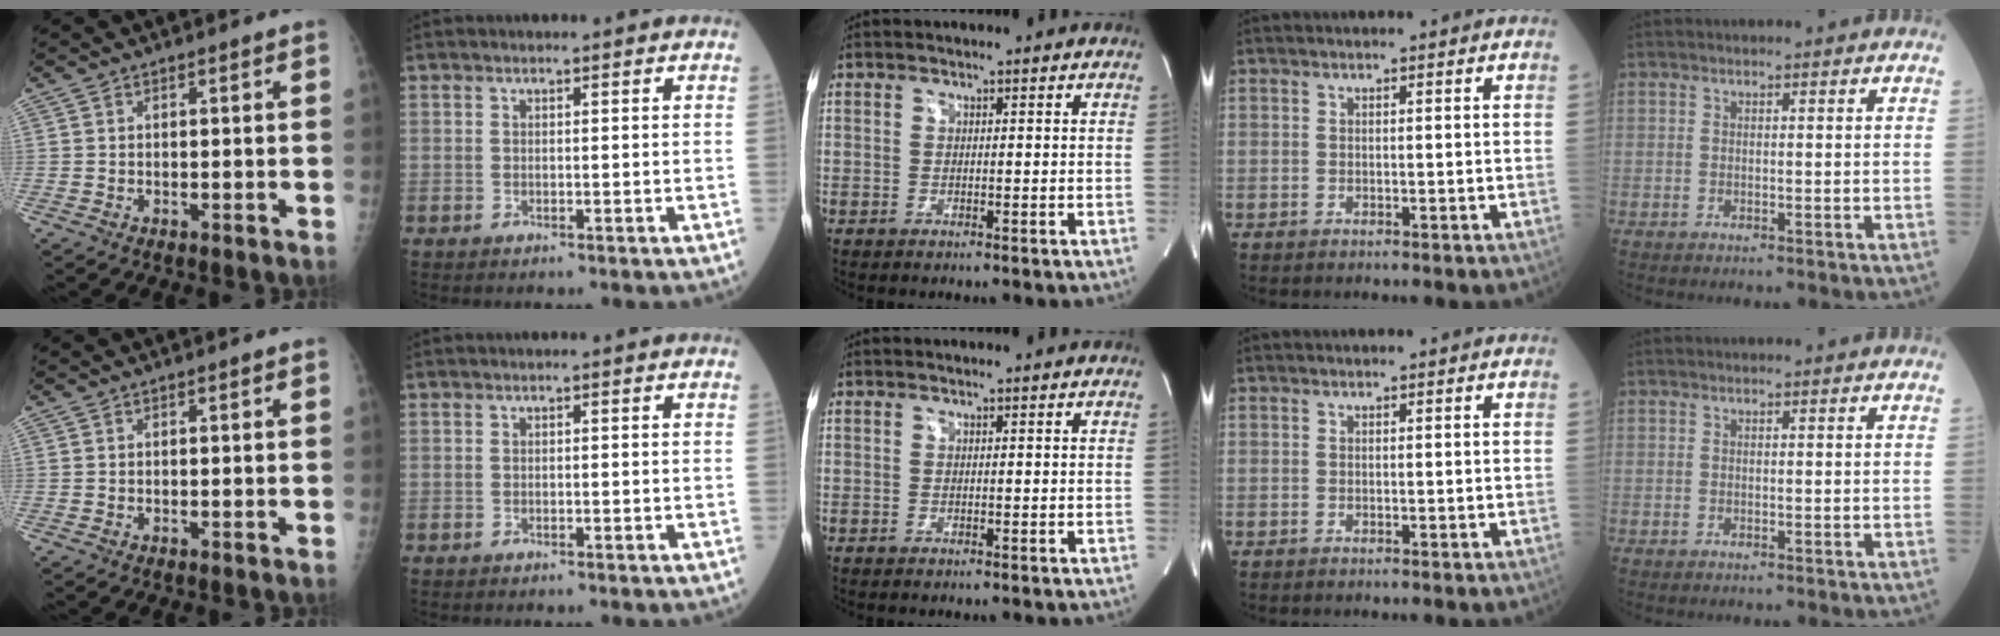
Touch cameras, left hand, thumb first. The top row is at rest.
{}